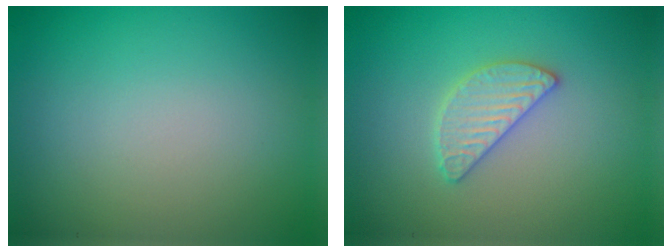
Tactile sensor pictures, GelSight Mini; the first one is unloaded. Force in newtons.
{"total": 2.6, "press": 2.6, "slide": 0.3}